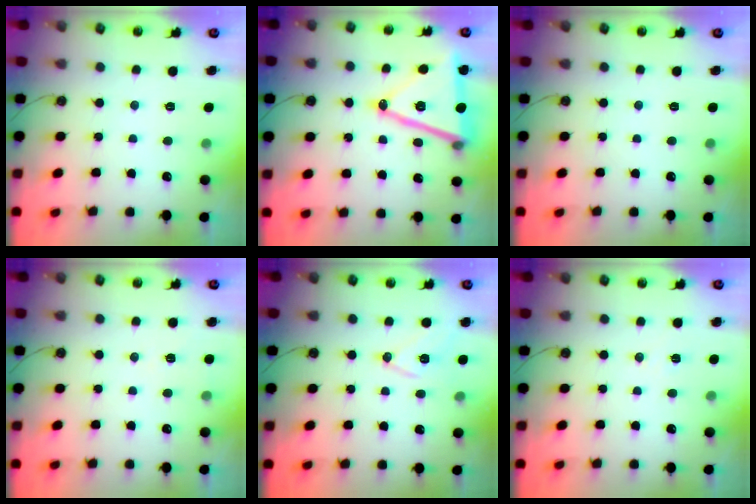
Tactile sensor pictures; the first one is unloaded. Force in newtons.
{"total": 19.2, "press": 18.8, "slide": 3.7}
{"total": 0.0}
{"total": 5.6, "press": 3.5, "slide": 4.4}
{"total": 11.4, "press": 10.9, "slide": 3.4}
{"total": 5.0, "press": 4.2, "slide": 2.7}